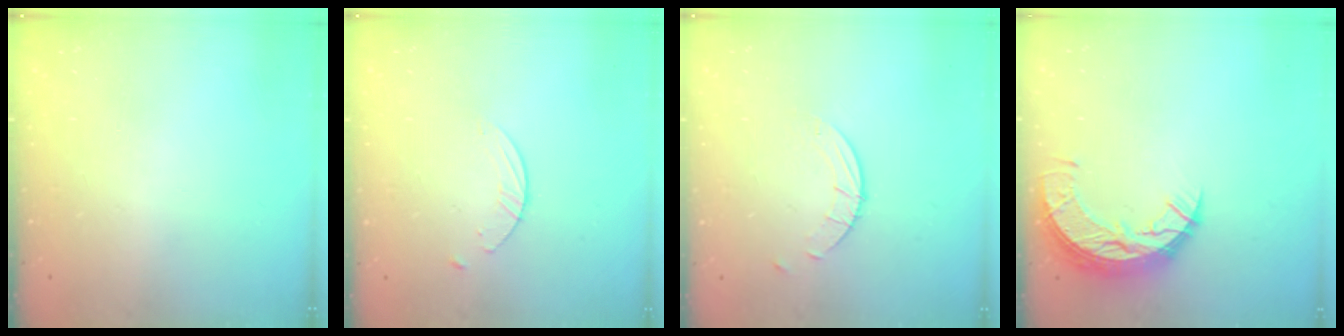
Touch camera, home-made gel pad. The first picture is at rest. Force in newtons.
{"total": 2.7, "press": 2.6, "slide": 0.3}
{"total": 4.0, "press": 4.0, "slide": 0.4}
{"total": 10.7, "press": 10.7, "slide": 0.8}